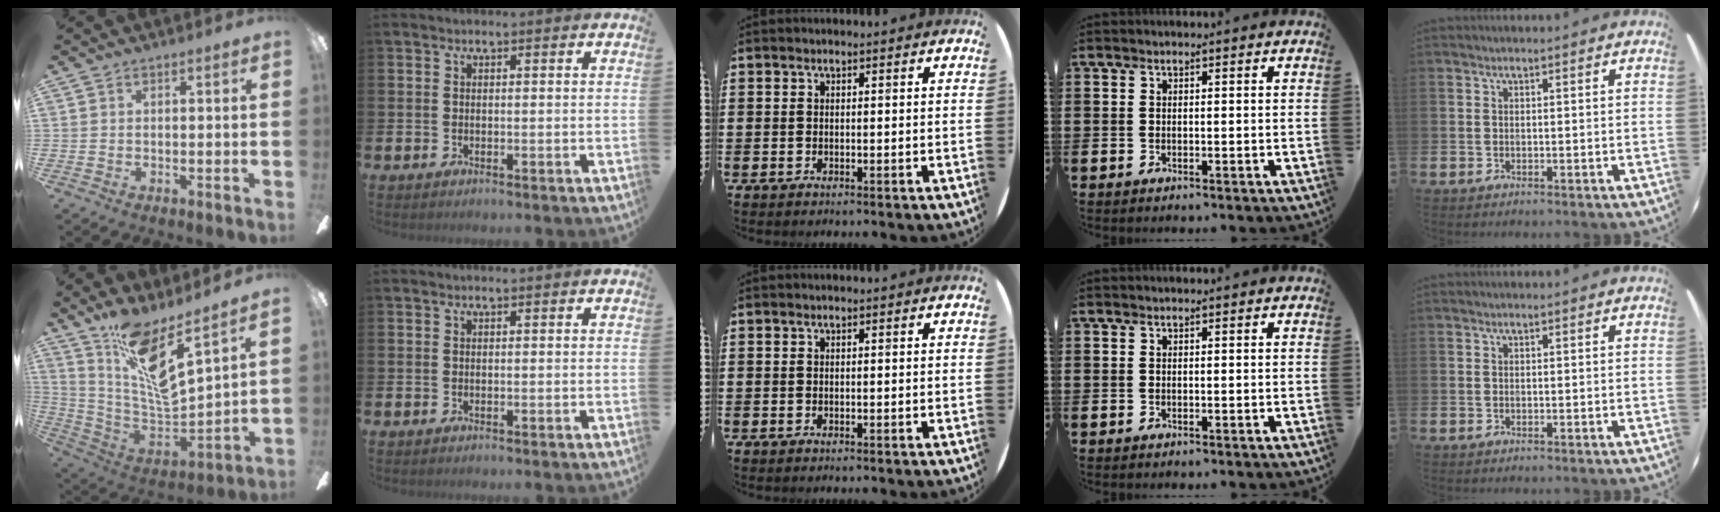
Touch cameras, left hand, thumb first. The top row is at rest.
{"thumb": {"total": 15.0, "force": [10.2, 3.7, 10.4], "torque": [-0.208, -0.082, 0.174]}}